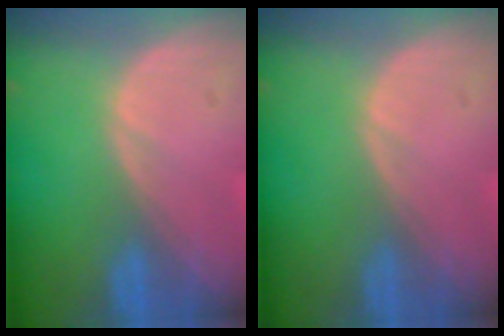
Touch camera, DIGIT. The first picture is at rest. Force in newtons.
{"total": 0.0}